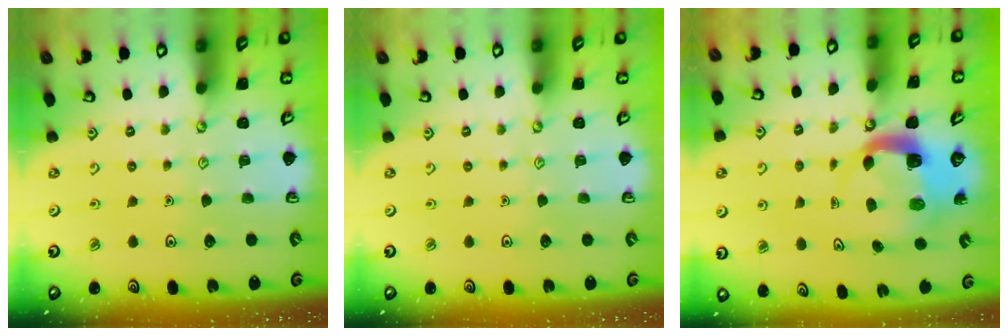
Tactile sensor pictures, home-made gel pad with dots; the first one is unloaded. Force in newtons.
{"total": 0.0}
{"total": 4.5, "press": 4.5, "slide": 0.6}